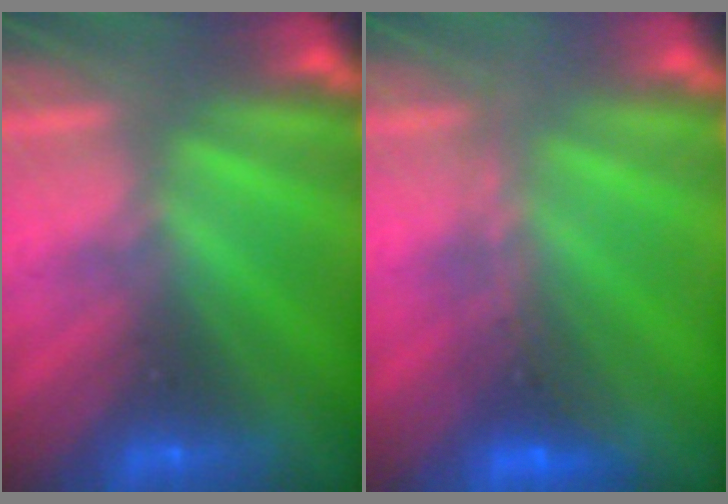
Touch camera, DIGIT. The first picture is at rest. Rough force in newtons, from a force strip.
{"total": 1.8}